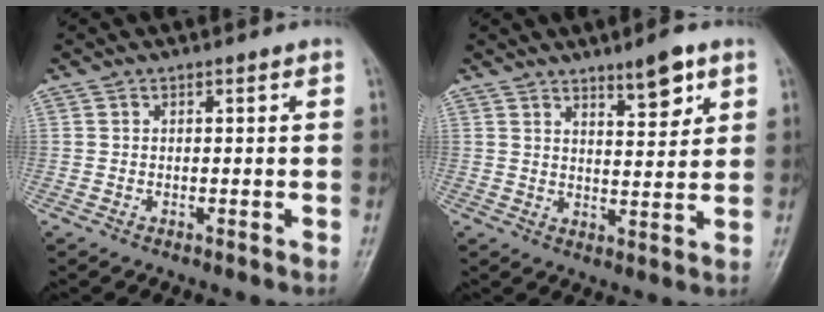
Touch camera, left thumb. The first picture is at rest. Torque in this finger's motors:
{"motor_torque": [-0.19, 0.13, -0.19, -0.13, 0.13]}